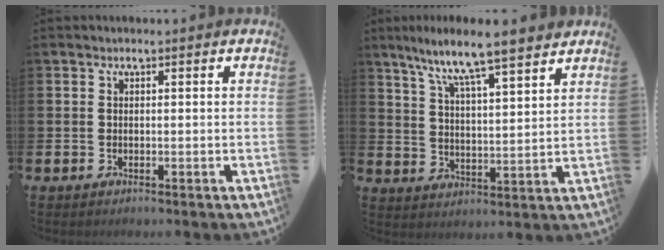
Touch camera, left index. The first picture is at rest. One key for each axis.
{"total": 8.7, "fx": 7.9, "fy": 0.3, "fz": 3.5, "tx": -0.089, "ty": -0.050, "tz": 0.135}